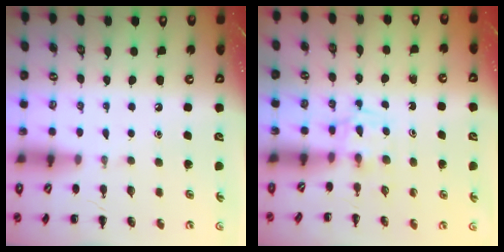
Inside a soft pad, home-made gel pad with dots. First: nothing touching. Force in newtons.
{"total": 2.5, "press": 2.2, "slide": 1.3}